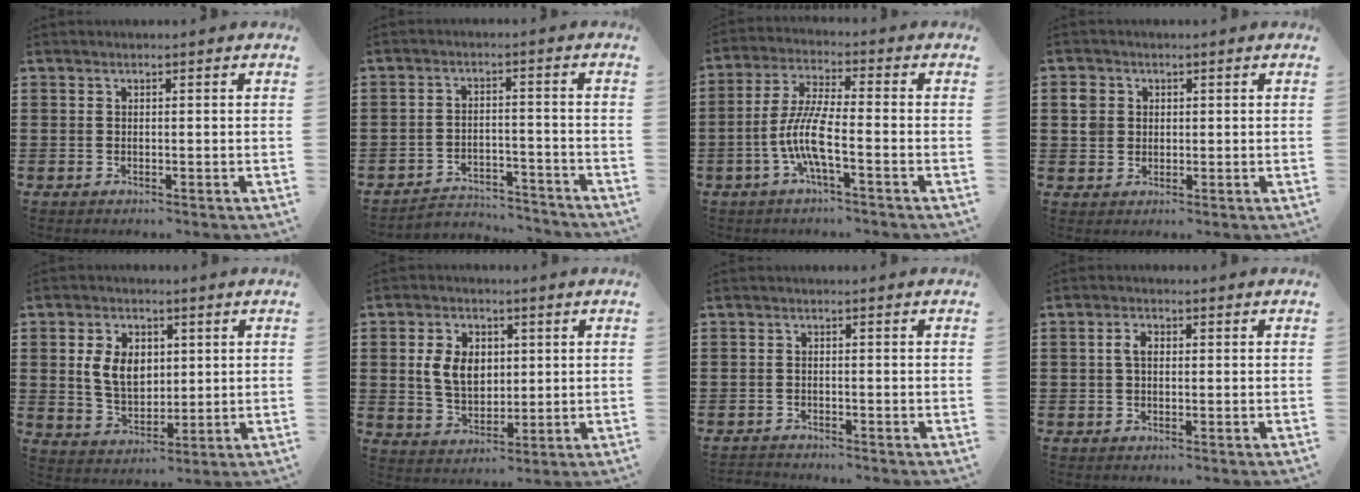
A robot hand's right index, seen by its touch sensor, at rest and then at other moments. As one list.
[{"total": 3.8, "force": [-3.7, 0.6, 0.4], "torque": [-0.010, 0.007, -0.077]}, {"total": 7.8, "force": [-2.9, 1.3, 7.1], "torque": [-0.170, -0.016, -0.064]}, {"total": 3.1, "force": [0.7, 2.9, 0.8], "torque": [-0.029, 0.012, 0.011]}, {"total": 6.9, "force": [1.4, 4.8, 4.7], "torque": [-0.109, 0.008, 0.019]}, {"total": 6.8, "force": [1.2, 4.8, 4.7], "torque": [-0.109, 0.008, 0.015]}, {"total": 1.0, "force": [-1.0, 0.1, -0.1], "torque": [-0.001, 0.004, -0.022]}, {"total": 2.2, "force": [0.3, 1.2, 1.8], "torque": [-0.037, 0.007, 0.003]}]